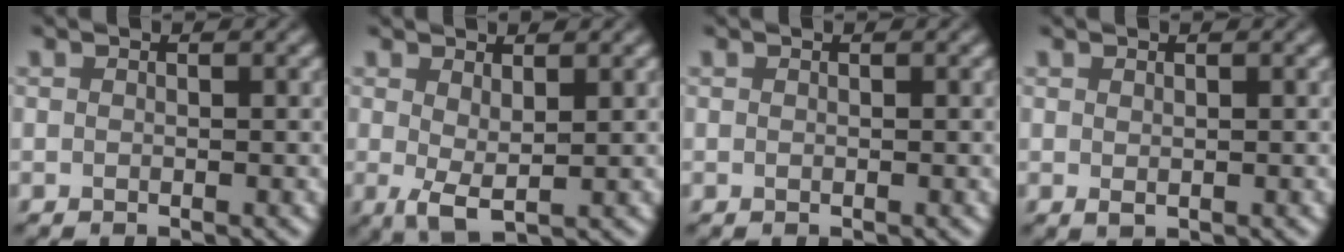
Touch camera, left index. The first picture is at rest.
{"total": 2.3, "force": [0.5, 0.8, 2.1], "torque": [-0.047, -0.006, 0.011]}
{"total": 0.0}
{"total": 0.6, "force": [0.3, 0.3, 0.4], "torque": [-0.009, -0.003, 0.009]}